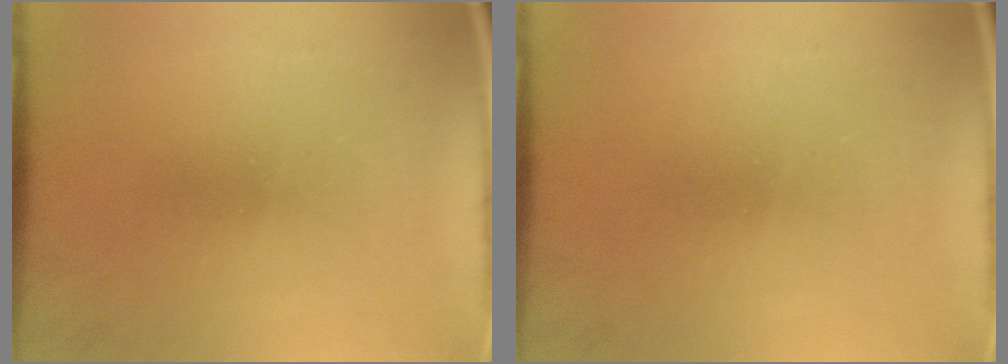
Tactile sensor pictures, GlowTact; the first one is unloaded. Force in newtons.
{"total": 0.0}